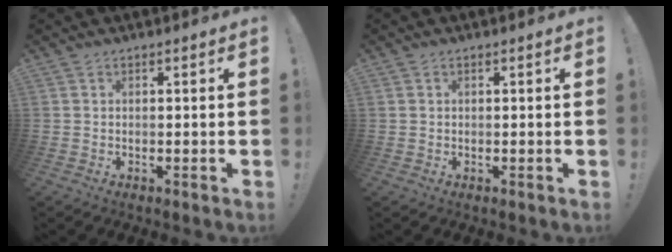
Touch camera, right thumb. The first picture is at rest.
{"total": 0.6, "force": [0.3, 0.5, 0.2], "torque": [-0.011, 0.004, 0.007]}